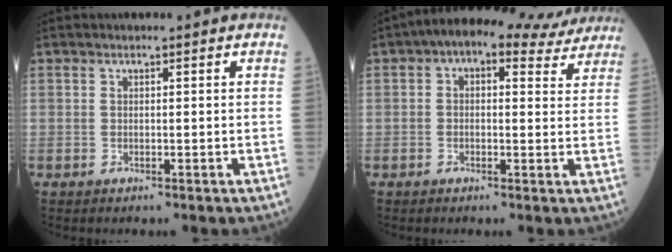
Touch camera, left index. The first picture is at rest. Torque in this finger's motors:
{"motor_torque": [1.44, -0.70, 0.47, 0.08]}